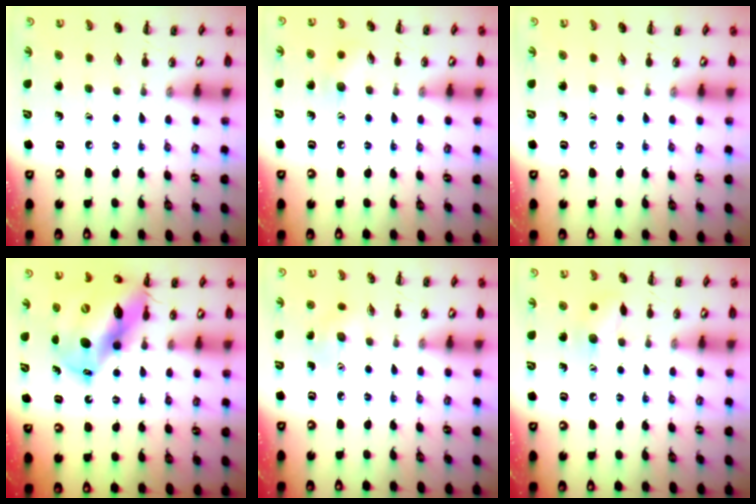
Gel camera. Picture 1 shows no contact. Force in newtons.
{"total": 7.0, "press": 6.9, "slide": 1.4}
{"total": 0.0}
{"total": 17.3, "press": 16.6, "slide": 4.9}
{"total": 4.0, "press": 3.8, "slide": 1.1}
{"total": 7.3, "press": 7.2, "slide": 1.1}